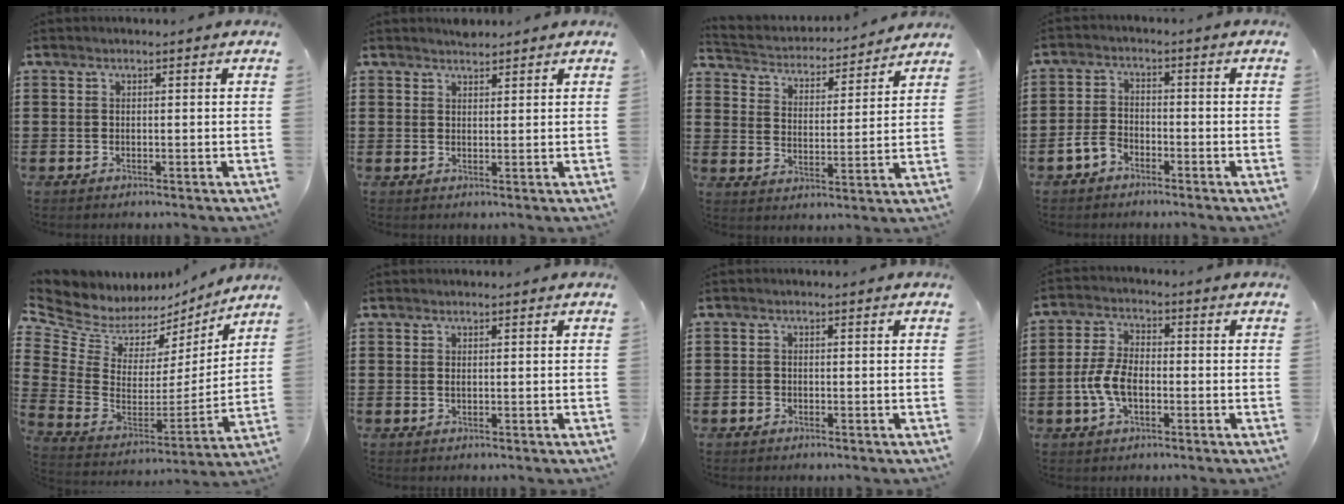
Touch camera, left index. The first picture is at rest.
{"total": 1.5, "force": [1.5, 0.2, 0.1], "torque": [-0.004, 0.001, 0.029]}
{"total": 3.3, "force": [3.3, 0.5, 0.0], "torque": [-0.024, -0.030, 0.049]}
{"total": 3.4, "force": [-2.4, 1.9, 1.4], "torque": [-0.049, 0.001, -0.053]}
{"total": 6.6, "force": [5.2, 3.8, 1.5], "torque": [-0.067, -0.044, 0.092]}
{"total": 0.5, "force": [0.1, 0.2, 0.5], "torque": [-0.011, -0.001, 0.003]}
{"total": 1.0, "force": [-0.8, 0.7, 0.1], "torque": [-0.006, 0.002, -0.017]}
{"total": 6.4, "force": [-1.6, 3.4, 5.1], "torque": [-0.129, -0.004, -0.039]}